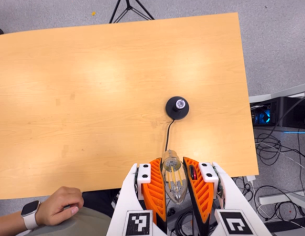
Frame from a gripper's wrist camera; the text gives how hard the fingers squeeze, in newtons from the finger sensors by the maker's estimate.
{"total": 21.8, "left": 23.3, "right": 20.3}